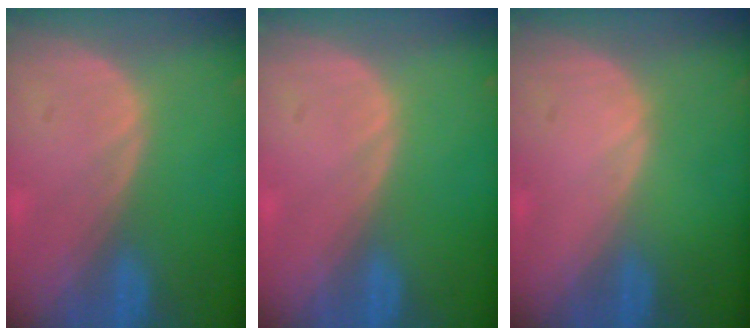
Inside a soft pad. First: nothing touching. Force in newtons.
{"total": 0.0}
{"total": 0.0}